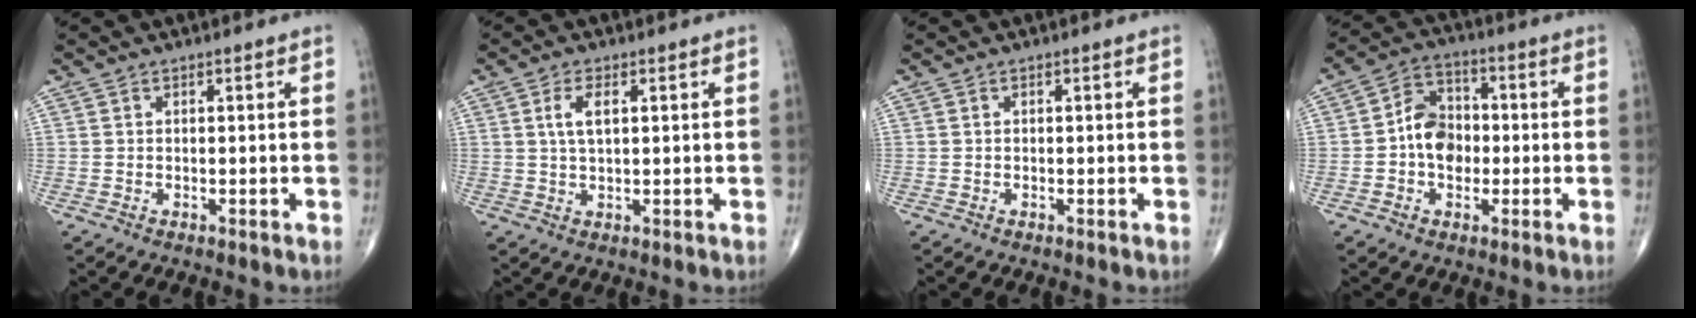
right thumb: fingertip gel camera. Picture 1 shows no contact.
{"total": 4.1, "force": [1.1, 1.8, 3.5], "torque": [-0.072, 0.002, 0.022]}
{"total": 0.0}
{"total": 8.6, "force": [-0.9, 6.5, 5.6], "torque": [-0.068, 0.025, -0.028]}